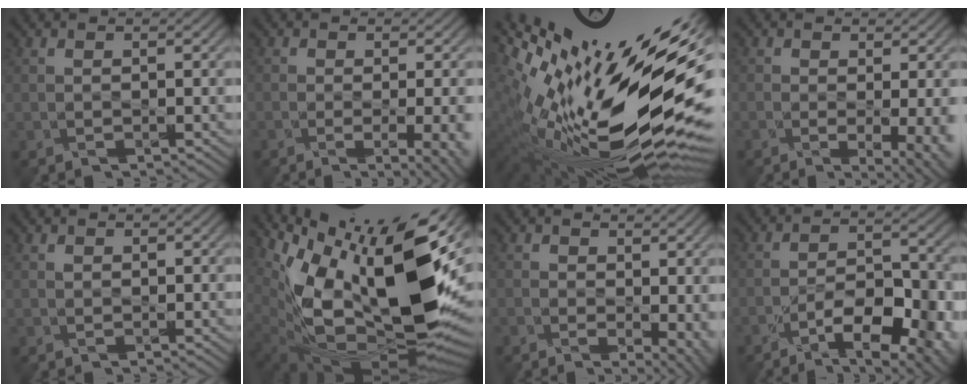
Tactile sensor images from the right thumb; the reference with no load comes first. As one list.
[{"total": 7.9, "force": [-2.4, 3.2, 6.8], "torque": [-0.064, -0.009, -0.019]}, {"total": 18.4, "force": [1.1, 7.1, 16.9], "torque": [-0.294, -0.023, 0.025]}, {"total": 8.4, "force": [-1.9, 3.7, 7.3], "torque": [-0.065, -0.006, -0.010]}, {"total": 0.6, "force": [0.5, 0.4, -0.1], "torque": [0.003, -0.004, 0.013]}, {"total": 18.7, "force": [3.0, 9.8, 15.7], "torque": [-0.269, -0.022, 0.066]}, {"total": 5.9, "force": [-0.8, 3.1, 5.0], "torque": [-0.068, -0.018, 0.004]}, {"total": 11.9, "force": [-7.5, 4.7, 8.0], "torque": [-0.115, -0.005, -0.110]}]